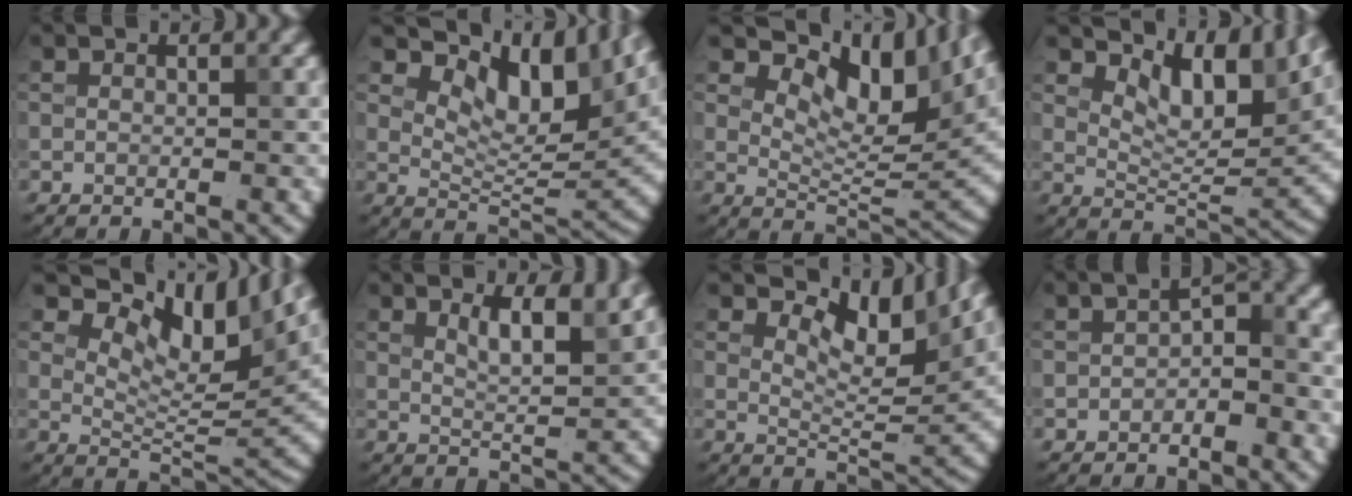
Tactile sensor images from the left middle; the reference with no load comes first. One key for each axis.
{"total": 10.4, "fx": 6.4, "fy": 4.3, "fz": 7.0, "tx": -0.107, "ty": 0.002, "tz": 0.113}
{"total": 11.2, "fx": 6.7, "fy": 4.5, "fz": 7.9, "tx": -0.125, "ty": 0.009, "tz": 0.116}
{"total": 7.5, "fx": 4.5, "fy": 3.3, "fz": 5.0, "tx": -0.077, "ty": -0.007, "tz": 0.073}
{"total": 10.2, "fx": 6.5, "fy": 3.6, "fz": 6.9, "tx": -0.108, "ty": 0.003, "tz": 0.114}
{"total": 4.8, "fx": 2.7, "fy": 1.5, "fz": 3.7, "tx": -0.058, "ty": 0.001, "tz": 0.040}
{"total": 6.5, "fx": 3.7, "fy": 2.7, "fz": 4.7, "tx": -0.072, "ty": -0.001, "tz": 0.057}
{"total": 2.9, "fx": -1.2, "fy": 1.5, "fz": 2.2, "tx": -0.032, "ty": 0.012, "tz": -0.025}